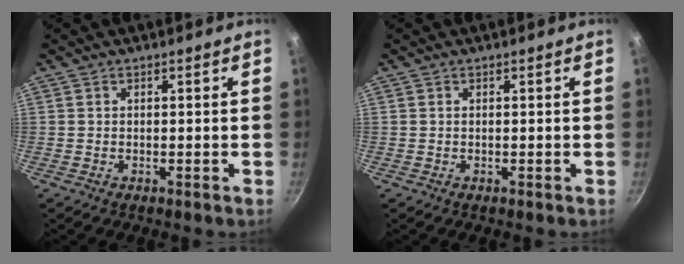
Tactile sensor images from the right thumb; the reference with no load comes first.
{"total": 0.0}